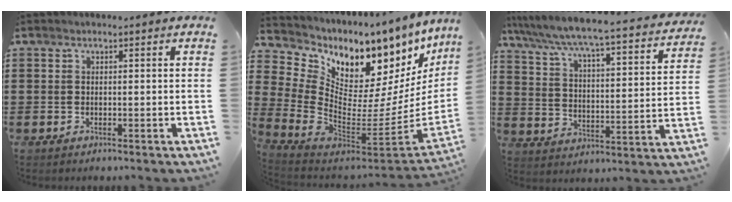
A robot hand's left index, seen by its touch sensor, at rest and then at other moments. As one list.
[{"total": 4.2, "force": [3.3, 2.5, 1.0], "torque": [-0.054, -0.086, 0.046]}, {"total": 5.1, "force": [4.7, -0.6, 1.9], "torque": [-0.062, -0.048, 0.067]}]